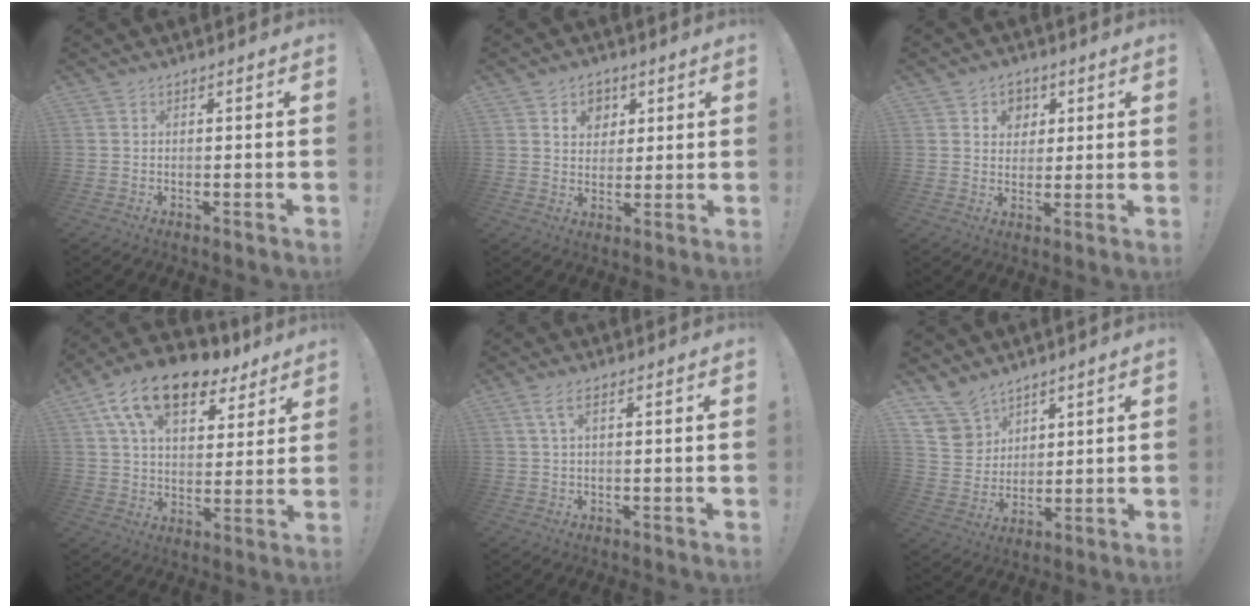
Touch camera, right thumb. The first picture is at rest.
{"total": 7.1, "force": [3.3, 6.0, 2.0], "torque": [-0.022, -0.021, 0.062]}
{"total": 6.5, "force": [2.6, 5.8, 1.4], "torque": [-0.017, -0.018, 0.050]}
{"total": 17.0, "force": [10.4, 8.8, 10.1], "torque": [-0.166, -0.061, 0.184]}
{"total": 3.4, "force": [1.3, 1.0, 2.9], "torque": [-0.050, -0.002, 0.023]}
{"total": 10.1, "force": [7.8, 6.3, 1.6], "torque": [-0.038, -0.057, 0.158]}